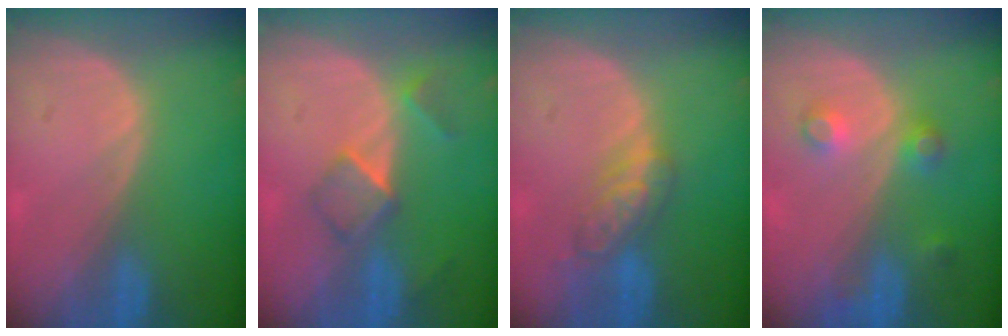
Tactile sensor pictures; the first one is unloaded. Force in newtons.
{"total": 5.2, "press": 4.5, "slide": 2.7}
{"total": 5.2, "press": 5.1, "slide": 1.0}
{"total": 3.7, "press": 3.3, "slide": 1.7}